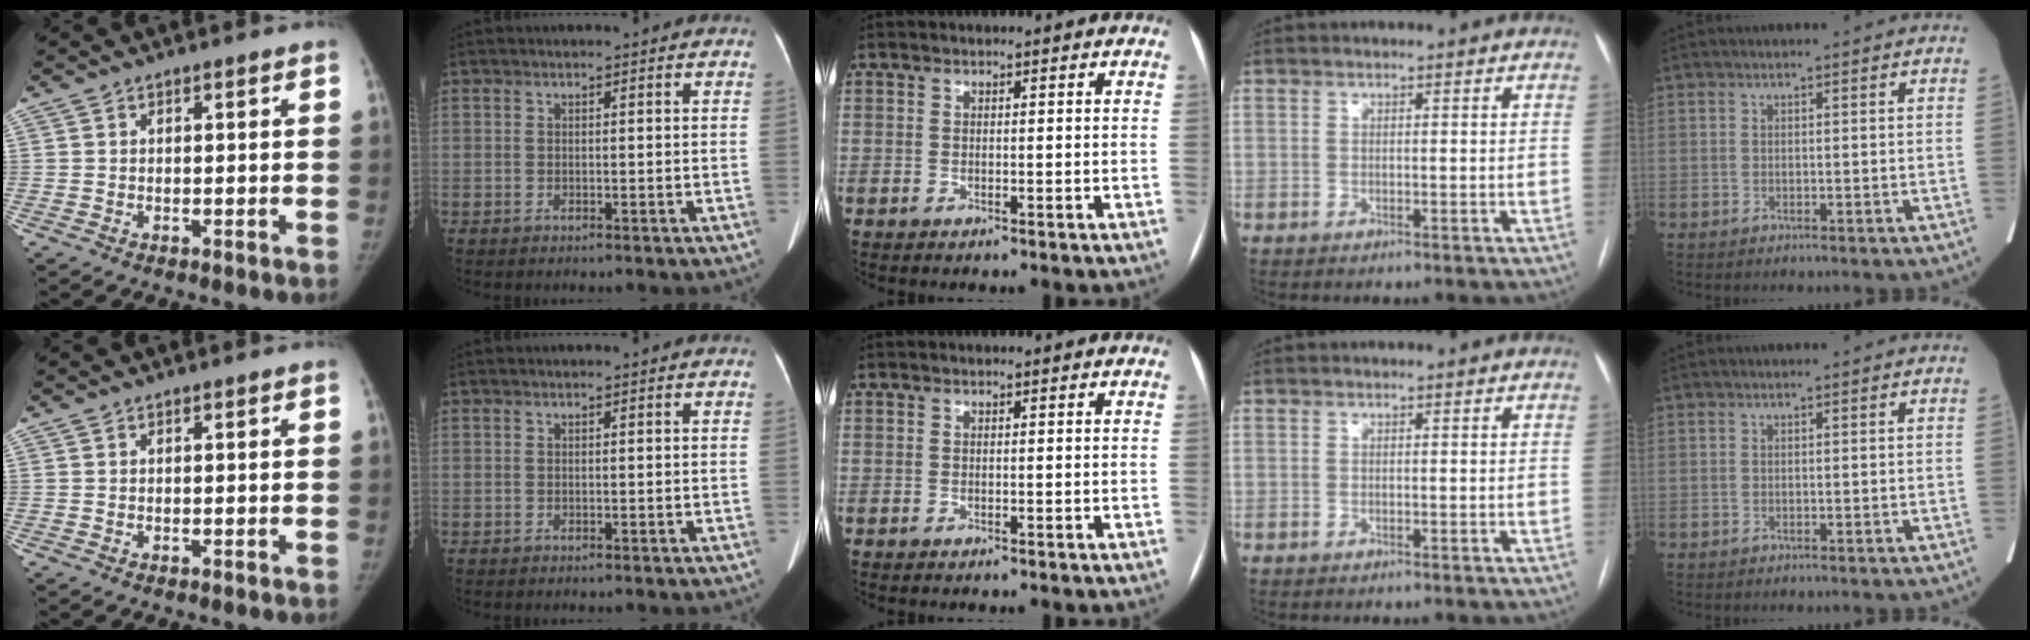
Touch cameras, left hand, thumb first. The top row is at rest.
{}